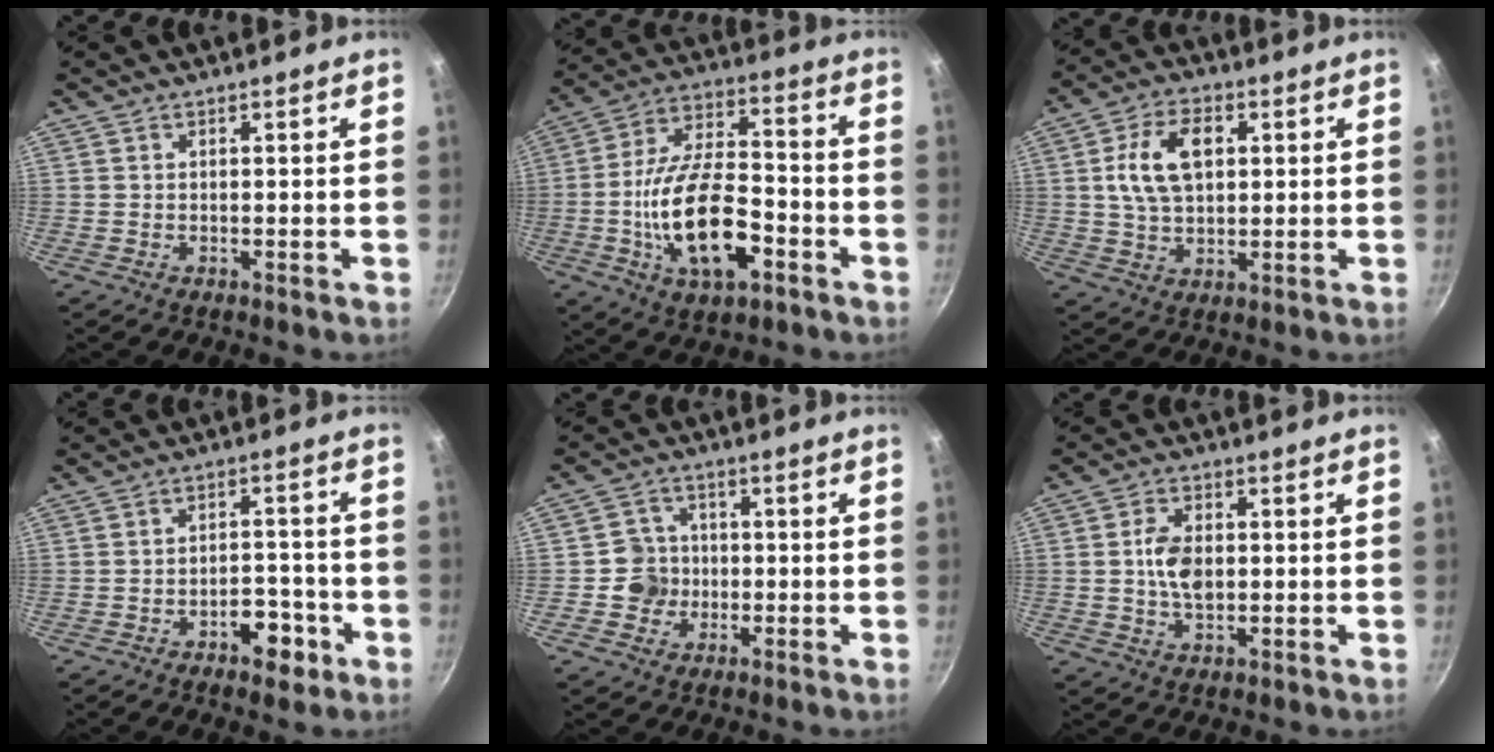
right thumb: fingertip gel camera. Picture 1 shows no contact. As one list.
[{"total": 18.6, "force": [-5.4, 9.0, 15.4], "torque": [-0.272, 0.032, -0.091]}, {"total": 11.3, "force": [2.3, 6.9, 8.6], "torque": [-0.145, 0.003, 0.043]}, {"total": 6.6, "force": [-3.4, 3.5, 4.4], "torque": [-0.042, 0.031, -0.049]}, {"total": 5.9, "force": [-1.0, 5.6, 1.5], "torque": [0.007, 0.014, -0.022]}, {"total": 6.4, "force": [0.2, 3.9, 5.1], "torque": [-0.090, 0.003, 0.004]}]